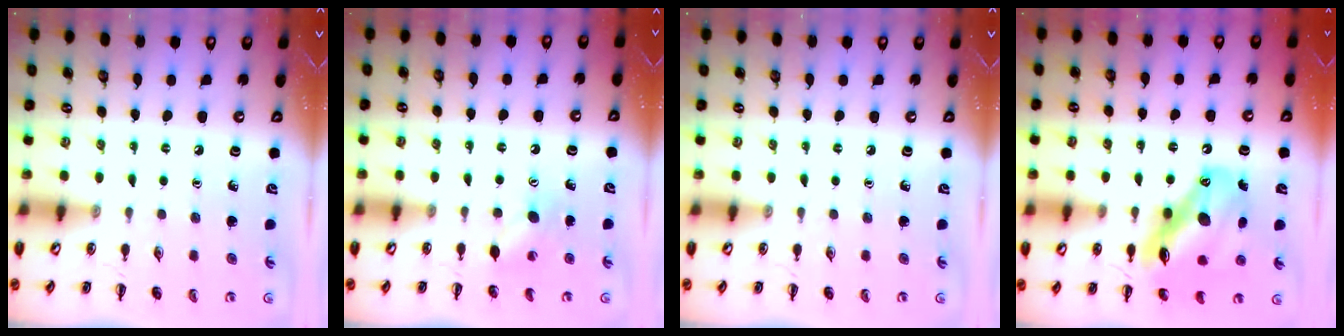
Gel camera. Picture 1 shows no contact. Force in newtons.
{"total": 4.2, "press": 4.1, "slide": 0.9}
{"total": 0.0}
{"total": 14.6, "press": 14.1, "slide": 3.7}